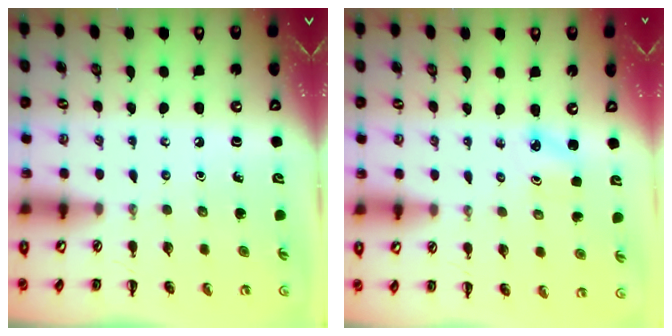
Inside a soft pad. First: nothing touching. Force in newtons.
{"total": 1.9, "press": 1.8, "slide": 0.5}